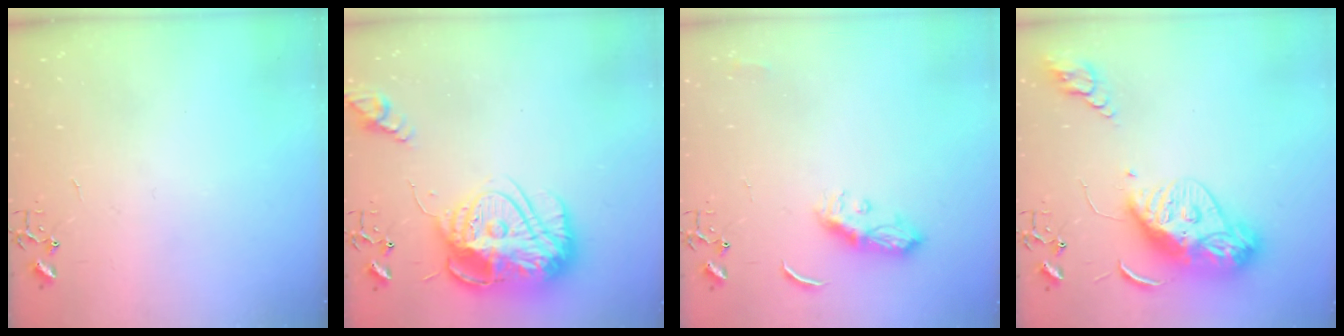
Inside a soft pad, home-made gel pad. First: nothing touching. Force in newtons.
{"total": 24.2, "press": 24.1, "slide": 2.0}
{"total": 8.4, "press": 8.4, "slide": 0.2}
{"total": 14.4, "press": 14.4, "slide": 1.3}